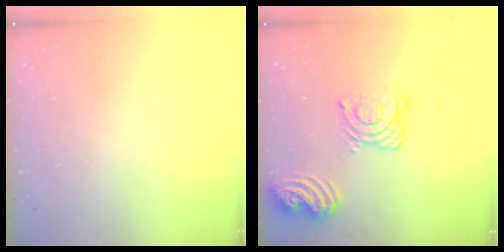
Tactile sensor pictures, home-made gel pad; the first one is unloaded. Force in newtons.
{"total": 16.3, "press": 16.1, "slide": 2.3}